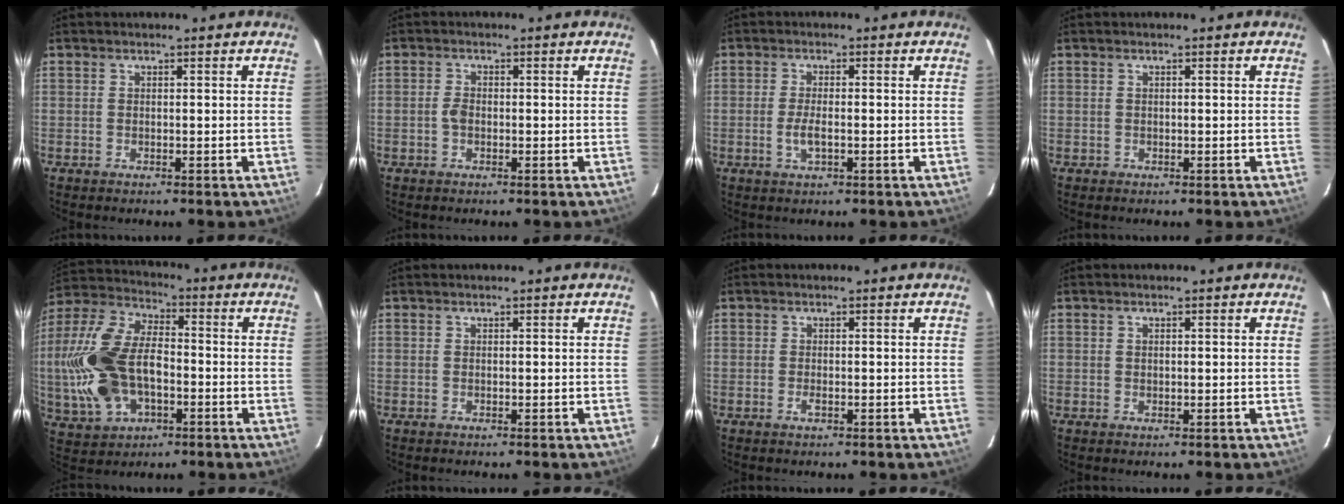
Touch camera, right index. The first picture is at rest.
{"total": 1.9, "force": [-0.5, 1.2, 1.4], "torque": [-0.031, 0.004, -0.011]}
{"total": 3.3, "force": [-1.0, 1.0, 3.0], "torque": [-0.061, -0.005, -0.018]}
{"total": 0.5, "force": [-0.2, 0.5, 0.0], "torque": [0.002, 0.002, -0.001]}
{"total": 19.7, "force": [-3.2, 11.8, 15.4], "torque": [-0.358, 0.010, -0.050]}
{"total": 0.0}
{"total": 1.2, "force": [-0.5, 0.5, 0.9], "torque": [-0.019, -0.001, -0.009]}
{"total": 0.6, "force": [0.2, 0.5, 0.4], "torque": [-0.007, 0.003, 0.004]}